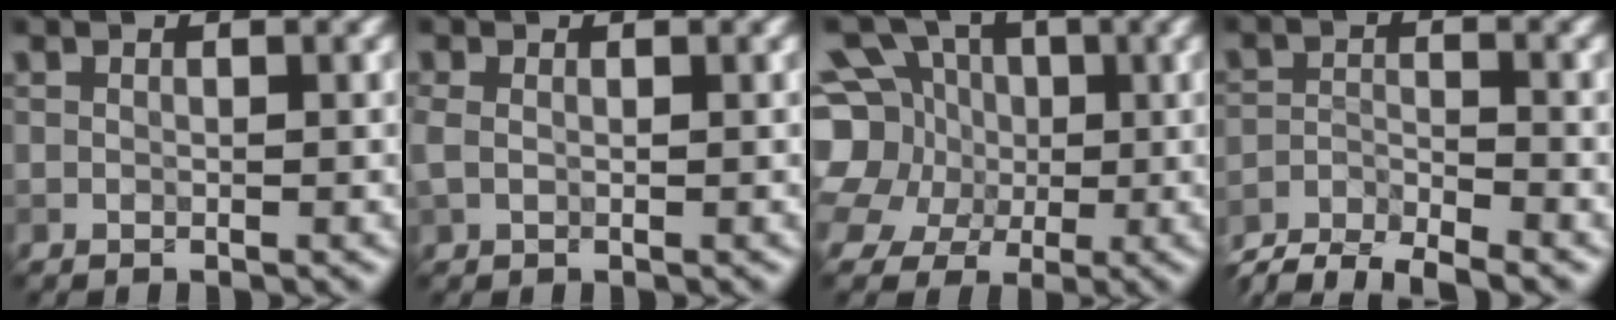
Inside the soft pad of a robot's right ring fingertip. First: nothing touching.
{"total": 1.1, "force": [-0.1, 0.8, 0.7], "torque": [-0.022, 0.000, -0.007]}
{"total": 15.2, "force": [2.8, 13.4, 6.6], "torque": [-0.176, 0.029, 0.020]}
{"total": 5.4, "force": [-4.9, 1.2, 1.9], "torque": [-0.035, -0.008, -0.094]}